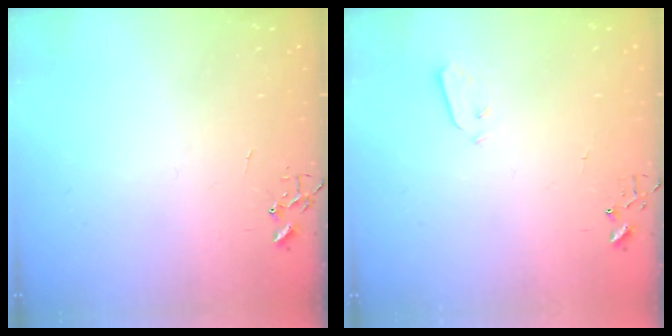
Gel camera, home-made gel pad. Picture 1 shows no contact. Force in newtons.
{"total": 3.0, "press": 3.0, "slide": 0.3}